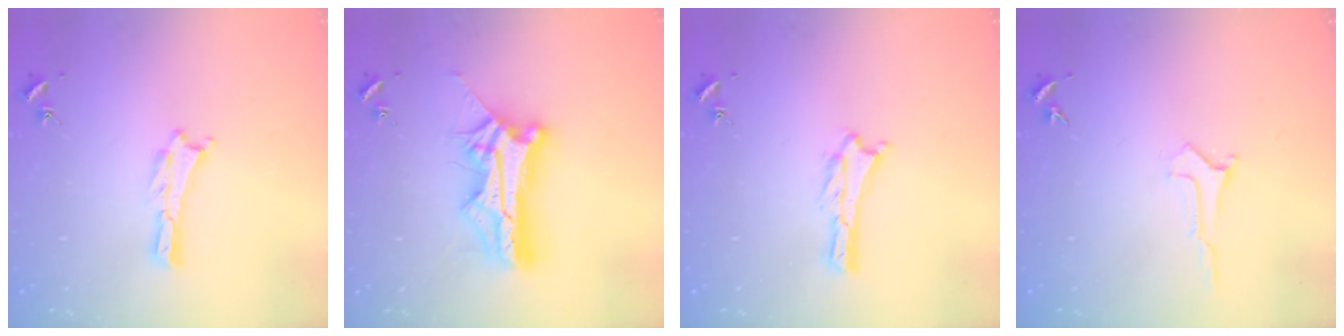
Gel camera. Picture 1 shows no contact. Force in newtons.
{"total": 13.0, "press": 12.9, "slide": 1.2}
{"total": 0.0}
{"total": 0.0}